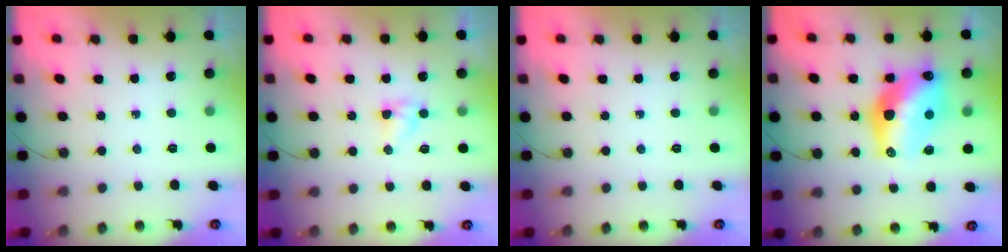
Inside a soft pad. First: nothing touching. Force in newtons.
{"total": 2.8, "press": 2.8, "slide": 0.2}
{"total": 0.0}
{"total": 17.1, "press": 17.0, "slide": 1.4}